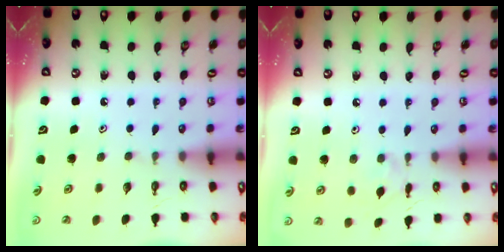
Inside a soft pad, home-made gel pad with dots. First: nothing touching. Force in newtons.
{"total": 2.2, "press": 2.1, "slide": 0.5}